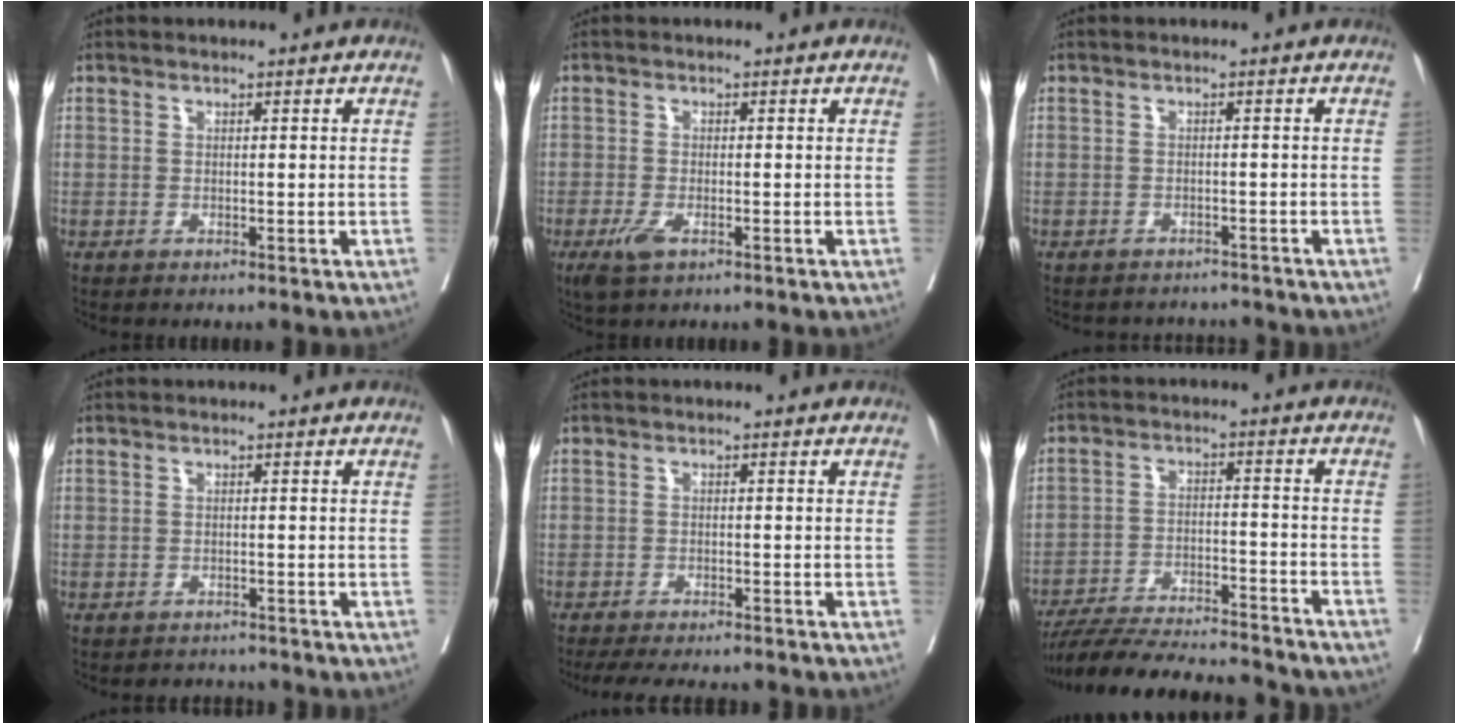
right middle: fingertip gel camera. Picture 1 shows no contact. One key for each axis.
{"total": 3.2, "fx": -1.7, "fy": 1.1, "fz": 2.5, "tx": -0.055, "ty": -0.004, "tz": -0.029}
{"total": 5.1, "fx": -5.0, "fy": 1.2, "fz": 0.1, "tx": 0.003, "ty": 0.005, "tz": -0.059}
{"total": 1.8, "fx": -1.6, "fy": 0.5, "fz": -0.4, "tx": 0.007, "ty": -0.003, "tz": -0.025}
{"total": 9.3, "fx": -8.2, "fy": 2.0, "fz": 3.9, "tx": -0.051, "ty": -0.009, "tz": -0.112}
{"total": 20.3, "fx": -18.6, "fy": 2.3, "fz": 8.0, "tx": -0.129, "ty": -0.023, "tz": -0.272}